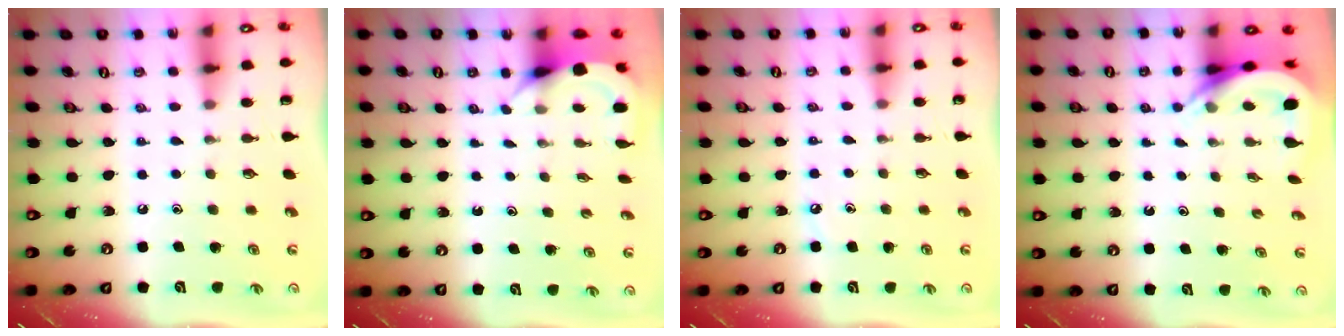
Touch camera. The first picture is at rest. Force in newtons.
{"total": 4.5, "press": 4.5, "slide": 0.2}
{"total": 2.8, "press": 2.7, "slide": 0.4}
{"total": 5.1, "press": 5.0, "slide": 0.6}